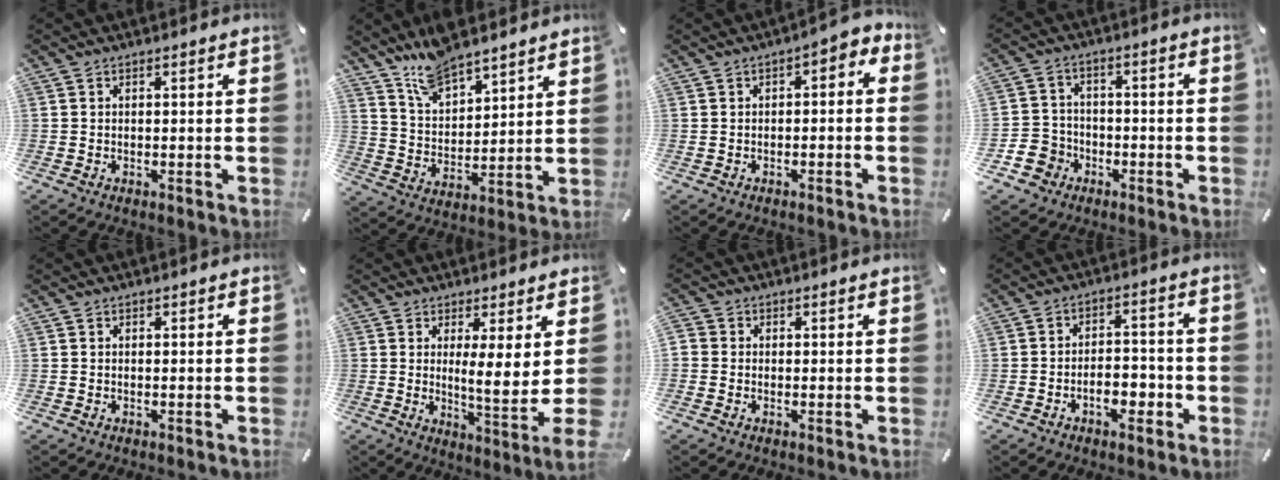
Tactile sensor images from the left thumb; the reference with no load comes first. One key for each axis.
{"total": 9.7, "fx": 8.8, "fy": 3.3, "fz": 2.6, "tx": -0.065, "ty": -0.054, "tz": 0.166}
{"total": 3.8, "fx": -1.6, "fy": 1.7, "fz": 3.0, "tx": -0.054, "ty": 0.015, "tz": -0.032}
{"total": 6.9, "fx": -3.2, "fy": 6.0, "fz": 1.3, "tx": -0.044, "ty": 0.021, "tz": -0.059}
{"total": 0.0}
{"total": 8.6, "fx": 1.3, "fy": -0.3, "fz": 8.5, "tx": -0.129, "ty": -0.030, "tz": 0.020}
{"total": 0.8, "fx": -0.1, "fy": 0.8, "fz": 0.1, "tx": 0.000, "ty": 0.005, "tz": -0.004}
{"total": 6.3, "fx": -3.2, "fy": 3.9, "fz": 3.8, "tx": -0.056, "ty": 0.020, "tz": -0.054}